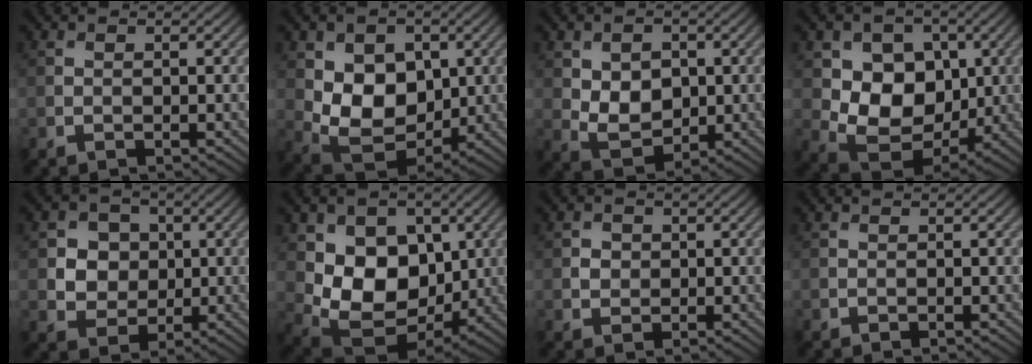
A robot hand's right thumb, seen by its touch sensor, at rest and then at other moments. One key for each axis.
{"total": 10.1, "fx": 1.4, "fy": 7.4, "fz": 6.8, "tx": -0.133, "ty": -0.017, "tz": 0.023}
{"total": 6.3, "fx": 0.6, "fy": 4.5, "fz": 4.4, "tx": -0.090, "ty": -0.009, "tz": 0.014}
{"total": 10.4, "fx": 1.5, "fy": 7.9, "fz": 6.5, "tx": -0.122, "ty": -0.021, "tz": 0.020}
{"total": 6.2, "fx": 1.3, "fy": 5.6, "fz": 2.4, "tx": -0.070, "ty": 0.002, "tz": 0.019}
{"total": 11.4, "fx": 1.6, "fy": 8.3, "fz": 7.7, "tx": -0.146, "ty": -0.023, "tz": 0.029}
{"total": 1.7, "fx": 0.1, "fy": 1.6, "fz": 0.6, "tx": -0.013, "ty": -0.004, "tz": -0.002}
{"total": 0.0}